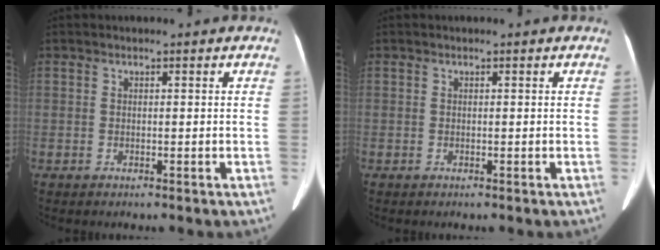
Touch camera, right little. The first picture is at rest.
{"total": 0.0}